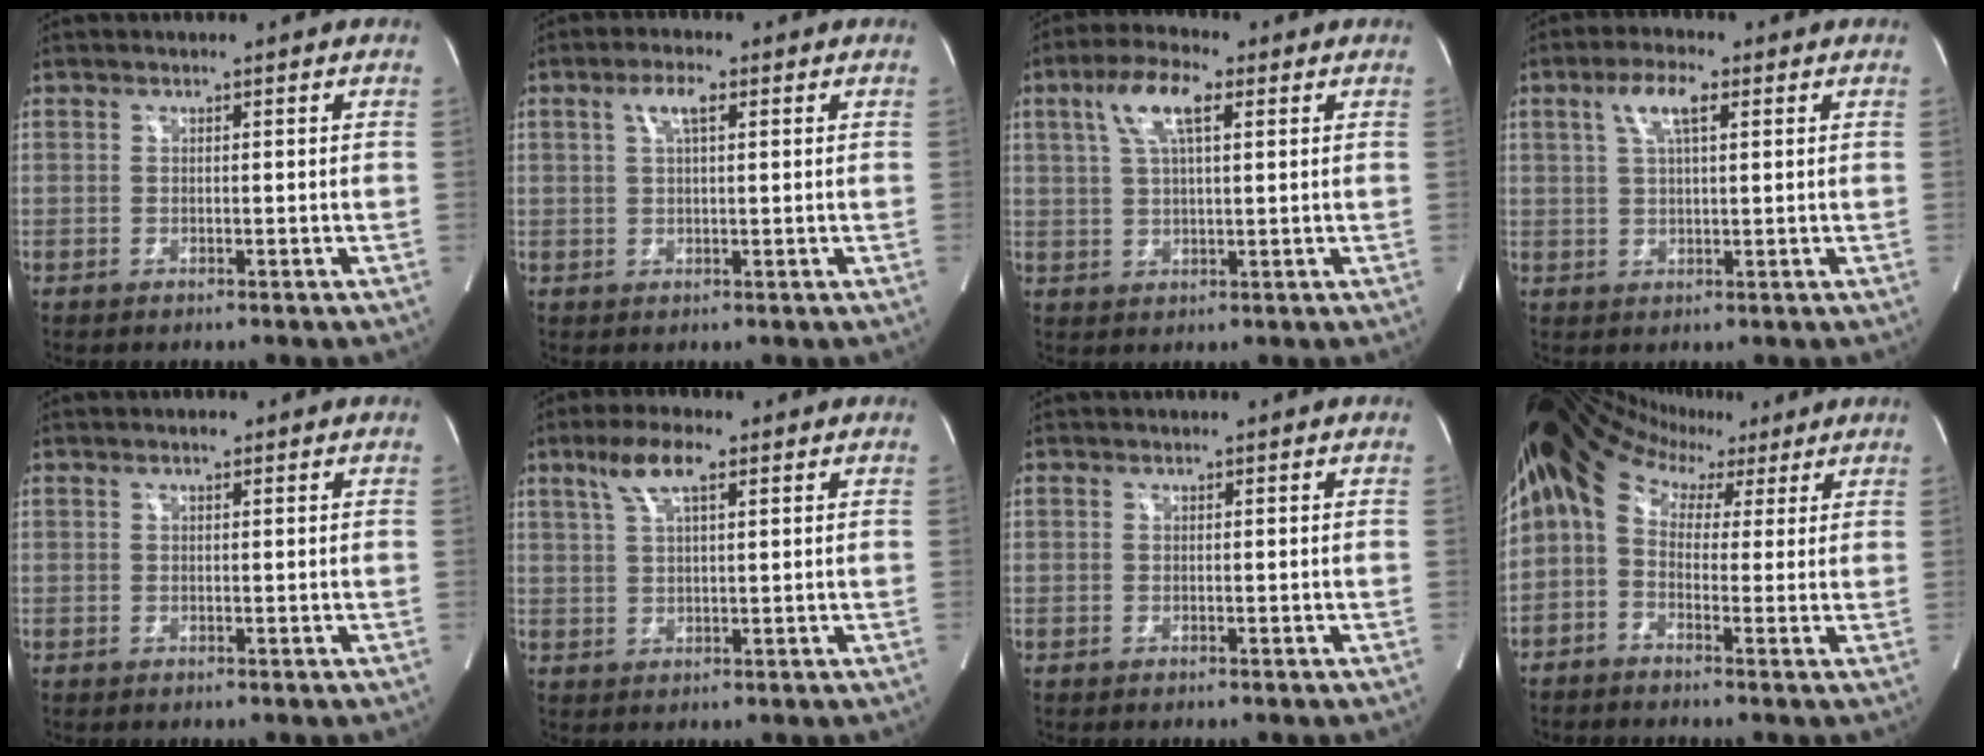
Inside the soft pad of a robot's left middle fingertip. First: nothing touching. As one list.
[{"total": 3.7, "force": [1.5, 0.9, 3.3], "torque": [-0.067, 0.010, 0.030]}, {"total": 7.7, "force": [3.2, 2.1, 6.7], "torque": [-0.136, 0.019, 0.061]}, {"total": 5.5, "force": [2.3, 1.3, 4.8], "torque": [-0.099, 0.014, 0.046]}, {"total": 1.0, "force": [0.6, 0.3, 0.7], "torque": [-0.013, 0.004, 0.010]}, {"total": 6.0, "force": [3.3, 1.3, 4.8], "torque": [-0.103, 0.018, 0.065]}, {"total": 0.0}, {"total": 9.5, "force": [4.8, 5.9, 5.7], "torque": [-0.107, 0.070, 0.071]}]